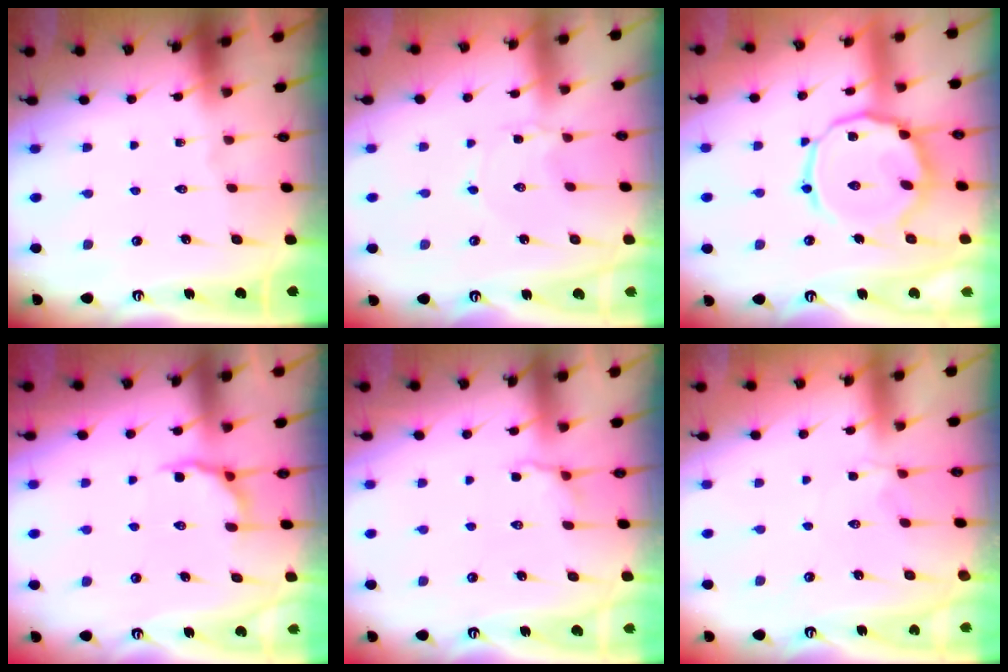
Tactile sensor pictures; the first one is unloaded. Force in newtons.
{"total": 1.8, "press": 1.7, "slide": 0.3}
{"total": 15.0, "press": 14.9, "slide": 1.2}
{"total": 4.8, "press": 4.1, "slide": 2.4}
{"total": 3.6, "press": 3.3, "slide": 1.4}
{"total": 1.9, "press": 1.9, "slide": 0.5}